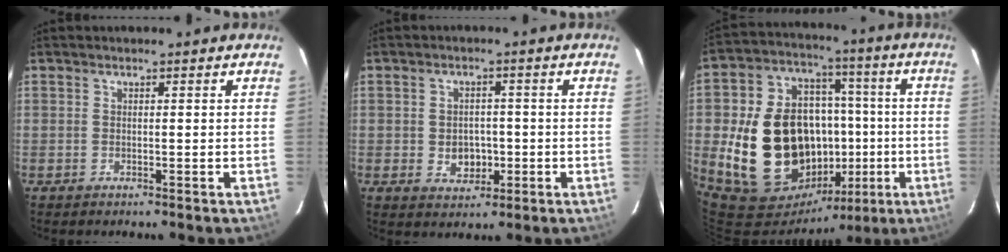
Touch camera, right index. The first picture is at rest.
{"total": 4.8, "force": [-1.0, 4.0, 2.5], "torque": [-0.048, 0.005, -0.003]}
{"total": 26.0, "force": [-4.6, 18.7, 17.4], "torque": [-0.341, 0.038, -0.047]}